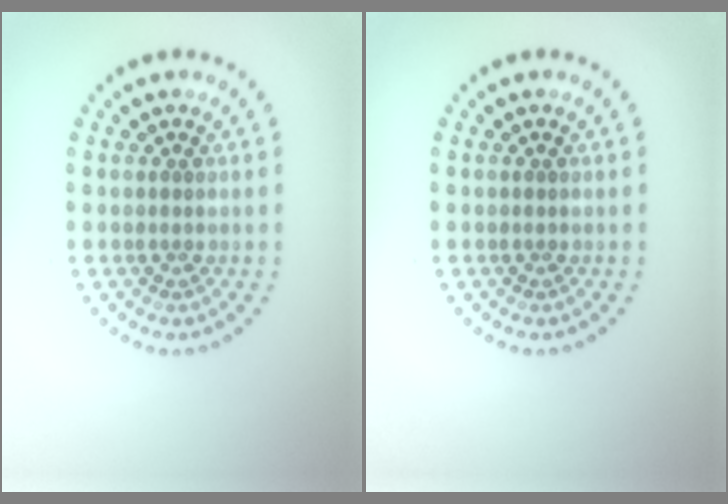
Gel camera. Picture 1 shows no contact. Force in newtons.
{"total": 0.0}